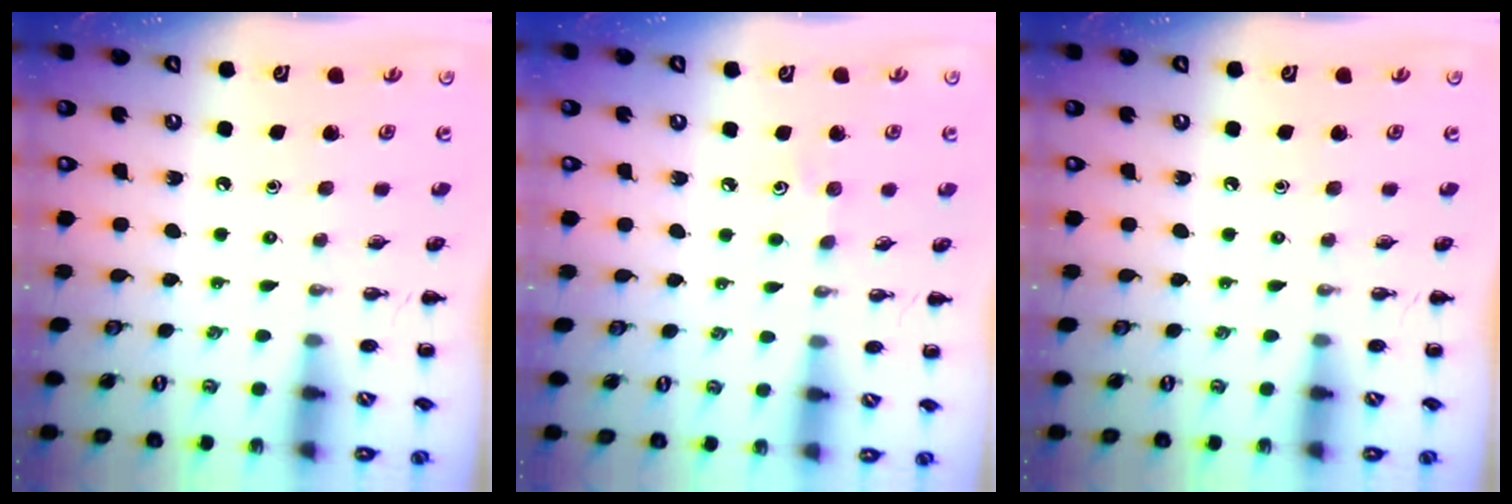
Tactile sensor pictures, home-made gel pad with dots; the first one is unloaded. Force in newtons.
{"total": 3.8, "press": 3.7, "slide": 1.0}
{"total": 0.0}